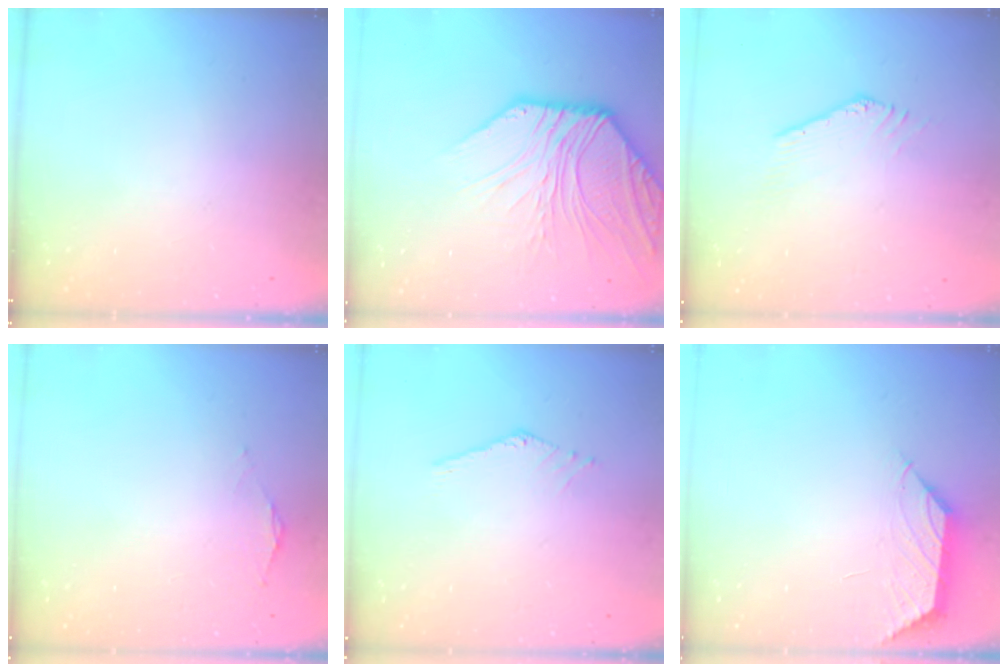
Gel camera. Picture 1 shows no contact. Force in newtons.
{"total": 10.3, "press": 10.1, "slide": 1.8}
{"total": 1.0, "press": 1.0, "slide": 0.1}
{"total": 0.5, "press": 0.4, "slide": 0.3}
{"total": 1.5, "press": 1.5, "slide": 0.0}
{"total": 1.0, "press": 0.8, "slide": 0.5}